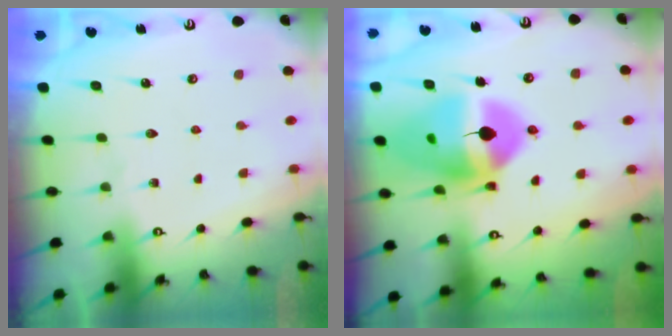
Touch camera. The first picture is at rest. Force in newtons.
{"total": 17.5, "press": 17.4, "slide": 1.8}